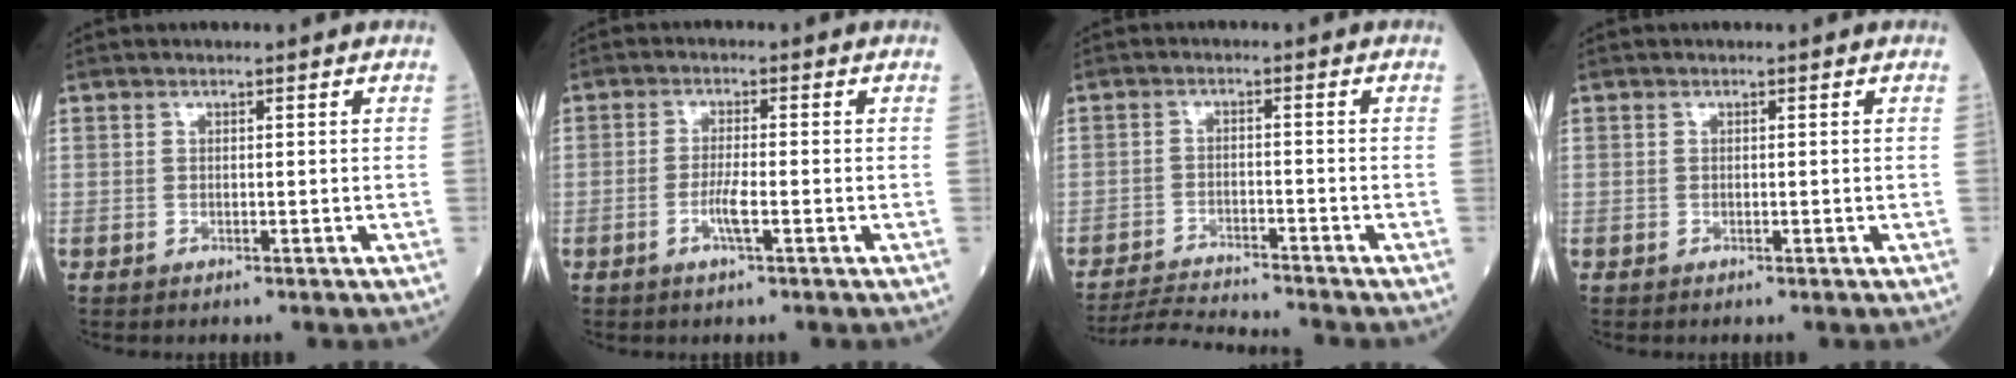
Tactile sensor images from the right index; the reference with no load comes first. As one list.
[{"total": 3.3, "force": [-1.3, 0.1, 3.1], "torque": [-0.064, -0.003, -0.027]}, {"total": 7.2, "force": [-7.1, -1.2, 1.1], "torque": [-0.020, -0.012, -0.123]}, {"total": 0.0}]